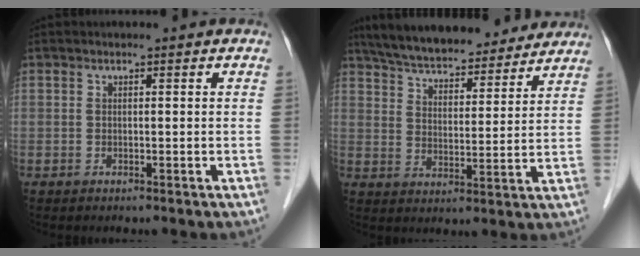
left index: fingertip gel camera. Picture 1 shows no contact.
{"total": 20.4, "force": [18.3, 4.9, 7.7], "torque": [-0.122, 0.022, 0.262]}